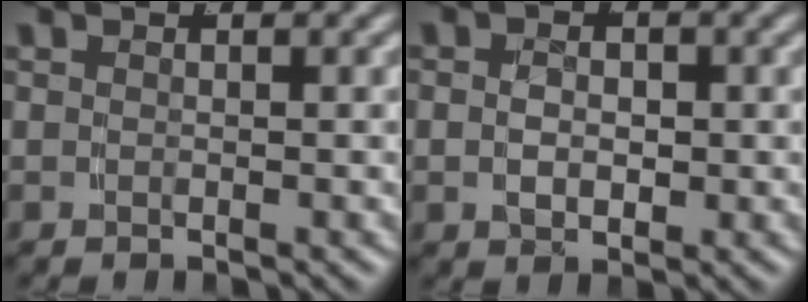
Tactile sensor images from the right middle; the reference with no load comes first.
{"total": 2.1, "force": [-0.2, 1.4, 1.6], "torque": [-0.029, -0.008, 0.005]}